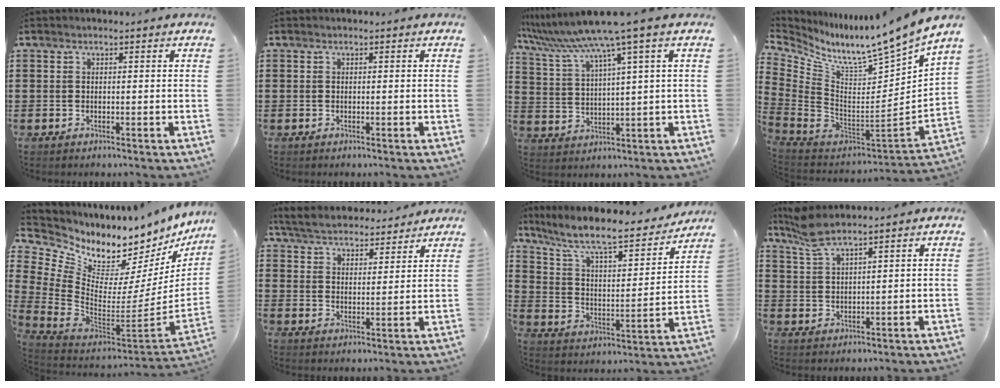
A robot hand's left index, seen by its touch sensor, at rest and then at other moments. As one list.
[{"total": 0.0}, {"total": 8.0, "force": [5.5, -0.7, 5.7], "torque": [-0.140, -0.038, 0.087]}, {"total": 9.4, "force": [7.9, -0.2, 5.2], "torque": [-0.110, -0.083, 0.116]}, {"total": 6.5, "force": [6.1, 1.9, 0.7], "torque": [-0.057, -0.088, 0.103]}, {"total": 5.0, "force": [4.9, 0.9, 0.6], "torque": [-0.036, -0.023, 0.085]}, {"total": 9.2, "force": [7.6, 1.1, 5.0], "torque": [-0.129, -0.051, 0.126]}, {"total": 5.0, "force": [4.2, 0.5, 2.8], "torque": [-0.065, -0.007, 0.076]}]